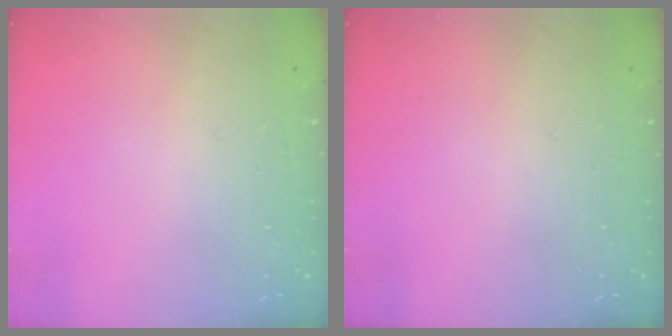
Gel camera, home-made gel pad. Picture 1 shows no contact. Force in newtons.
{"total": 0.0}